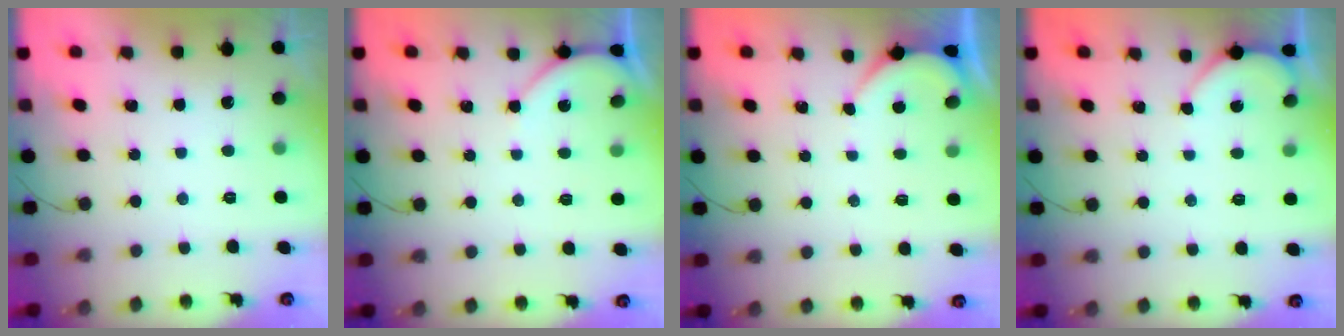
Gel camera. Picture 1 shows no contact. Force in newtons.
{"total": 3.3, "press": 3.3, "slide": 0.4}
{"total": 1.4, "press": 1.4, "slide": 0.2}
{"total": 2.4, "press": 2.3, "slide": 0.3}